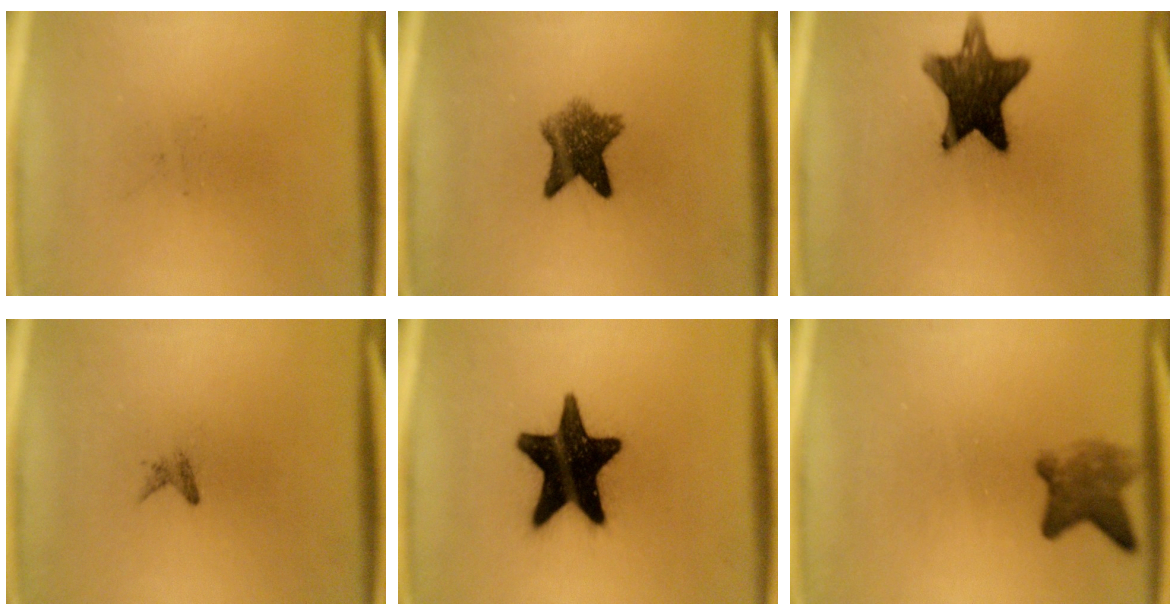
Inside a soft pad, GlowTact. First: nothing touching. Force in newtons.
{"total": 6.8}
{"total": 13.3}
{"total": 0.9}
{"total": 19.1}
{"total": 4.6}